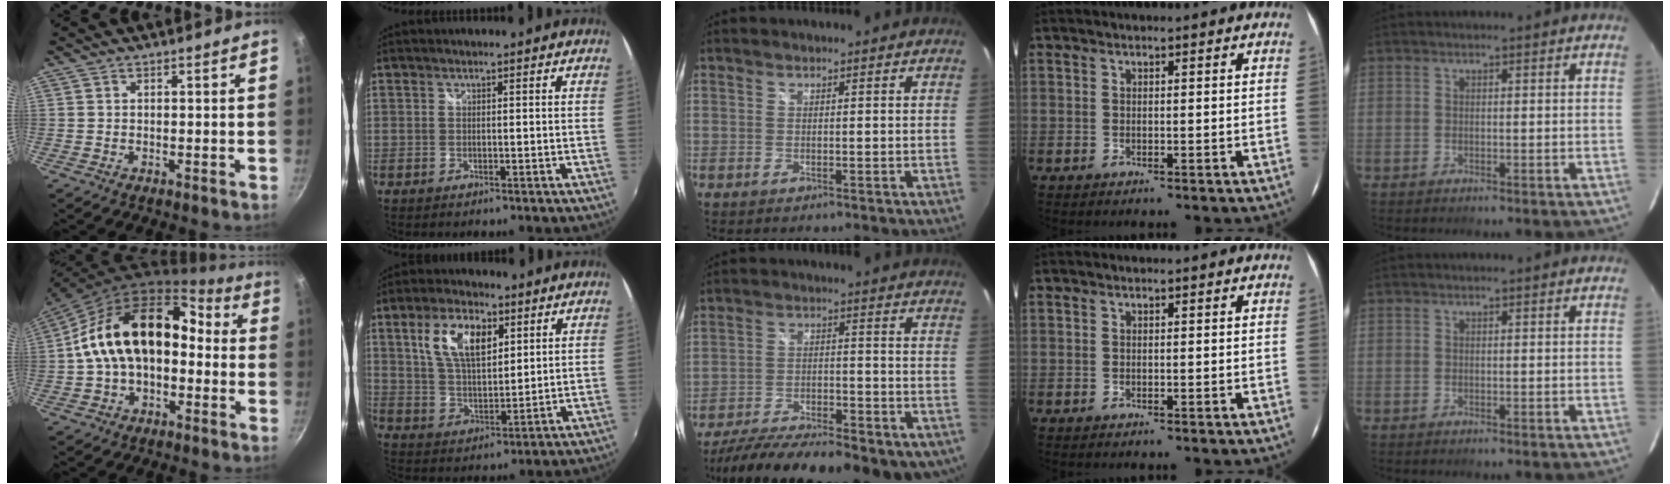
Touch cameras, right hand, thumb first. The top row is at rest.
{"thumb": {"total": 19.6, "force": [-0.9, 13.1, 14.6], "torque": [-0.224, 0.073, -0.024]}, "index": {"total": 11.1, "force": [4.7, 5.4, 8.5], "torque": [-0.165, 0.012, 0.090]}, "middle": {"total": 25.3, "force": [-19.5, 7.7, 14.1], "torque": [-0.243, -0.048, -0.269]}}